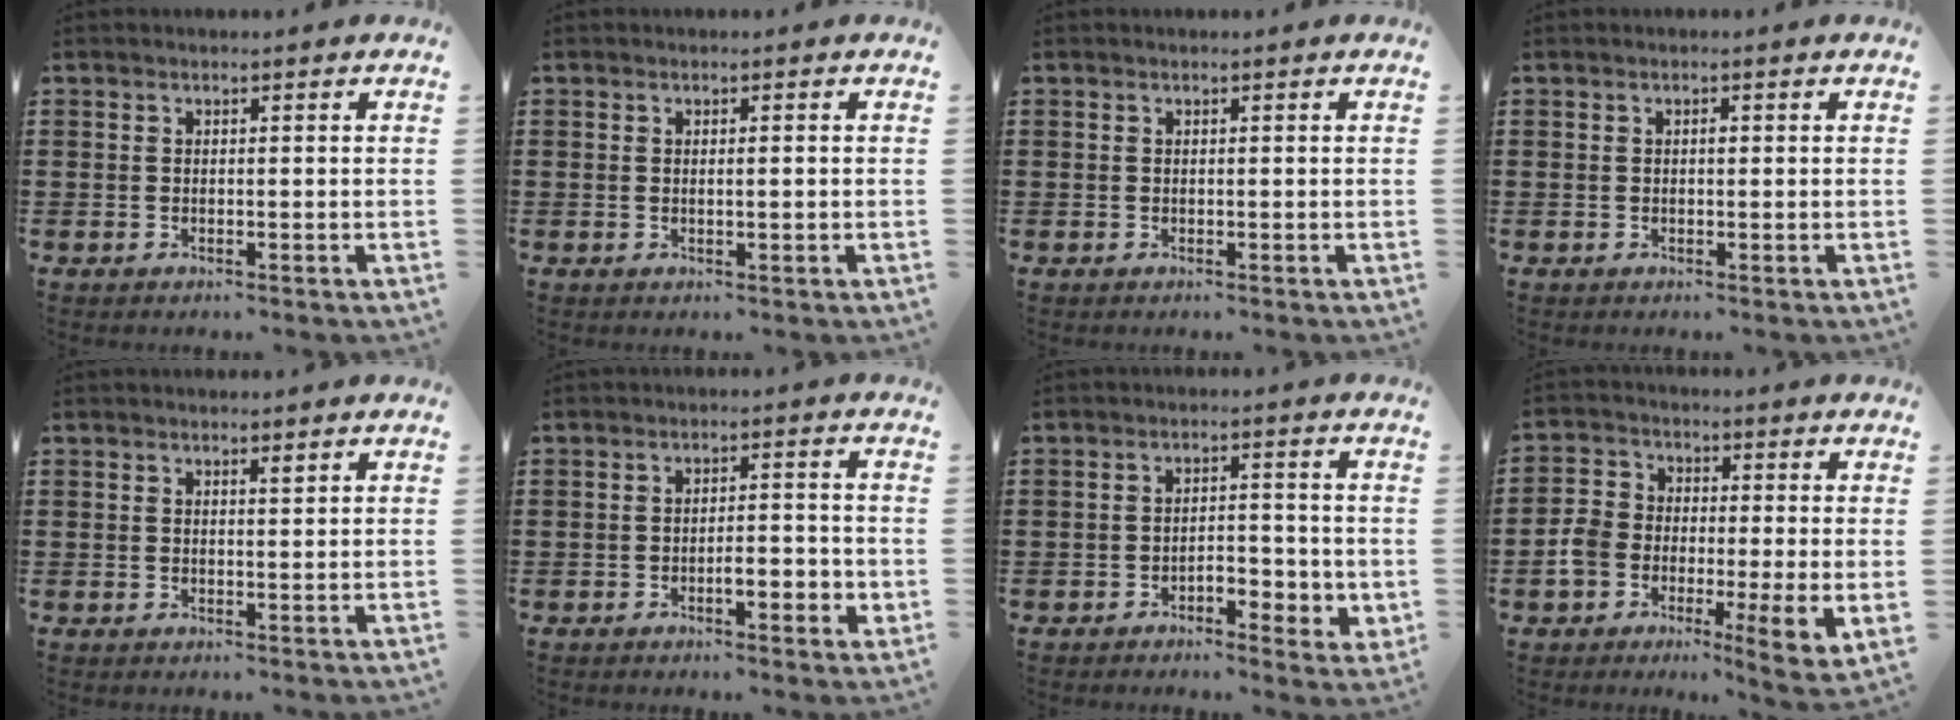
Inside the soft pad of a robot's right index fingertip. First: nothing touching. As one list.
[{"total": 1.0, "force": [0.0, 0.1, 1.0], "torque": [-0.017, -0.002, 0.001]}, {"total": 0.0}, {"total": 0.7, "force": [0.0, 0.3, 0.7], "torque": [-0.013, -0.002, 0.001]}, {"total": 0.9, "force": [0.7, 0.1, 0.6], "torque": [-0.003, -0.003, 0.011]}, {"total": 3.8, "force": [-1.5, 1.3, 3.2], "torque": [-0.054, 0.006, -0.027]}, {"total": 3.8, "force": [-1.7, 2.0, 2.7], "torque": [-0.041, 0.003, -0.035]}, {"total": 7.1, "force": [-2.4, 3.8, 5.5], "torque": [-0.125, -0.004, -0.046]}]